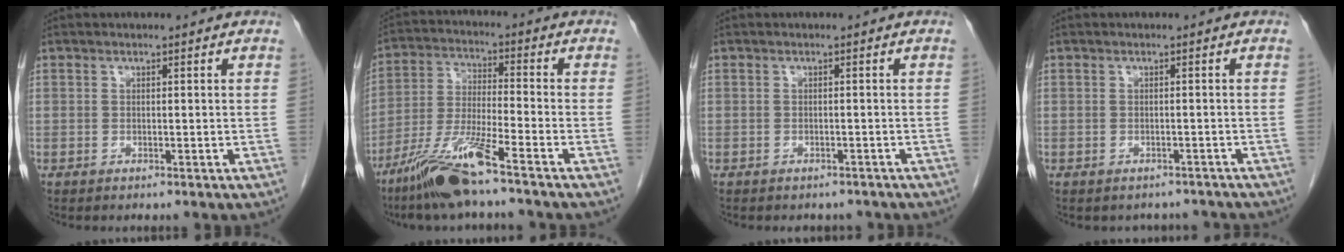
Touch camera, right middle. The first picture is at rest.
{"total": 11.3, "force": [-7.9, -0.1, 8.1], "torque": [-0.170, -0.029, -0.152]}
{"total": 3.7, "force": [-3.2, 1.6, 0.7], "torque": [-0.010, 0.002, -0.036]}
{"total": 3.8, "force": [-3.4, 1.7, 0.1], "torque": [0.000, 0.007, -0.037]}